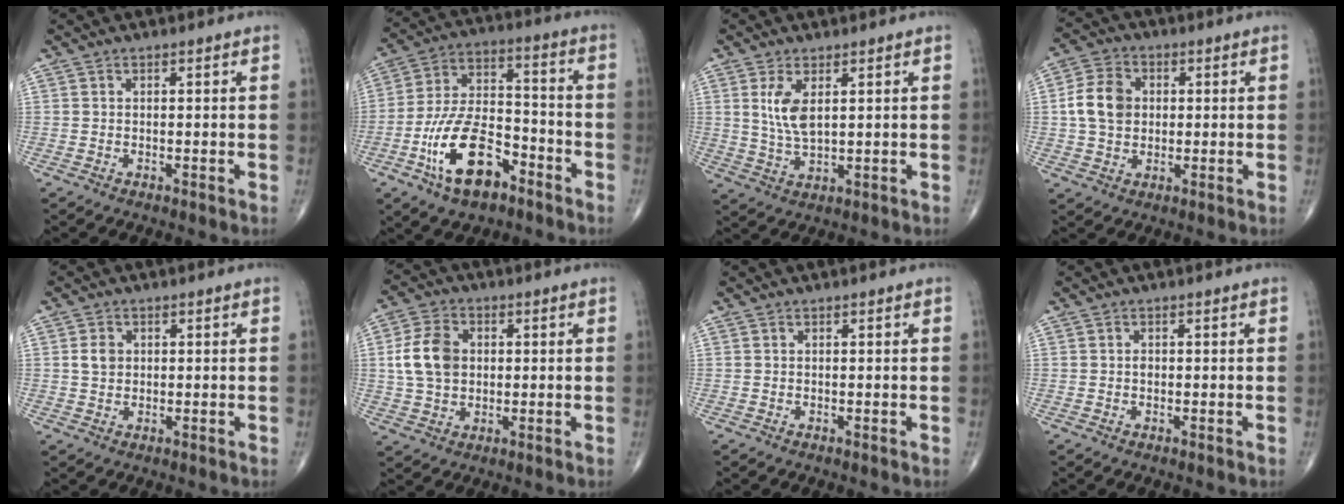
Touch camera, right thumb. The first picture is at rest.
{"total": 16.0, "force": [-7.9, 7.9, 11.5], "torque": [-0.199, 0.053, -0.141]}
{"total": 5.9, "force": [1.9, 2.5, 5.0], "torque": [-0.101, -0.013, 0.047]}
{"total": 8.7, "force": [0.8, 6.8, 5.3], "torque": [-0.085, 0.010, 0.009]}
{"total": 2.9, "force": [0.5, 2.3, 1.6], "torque": [-0.021, 0.000, 0.010]}
{"total": 9.4, "force": [1.1, 7.0, 6.3], "torque": [-0.108, 0.007, 0.020]}
{"total": 0.0}
{"total": 0.7, "force": [-0.1, 0.6, 0.5], "torque": [-0.005, 0.002, -0.003]}